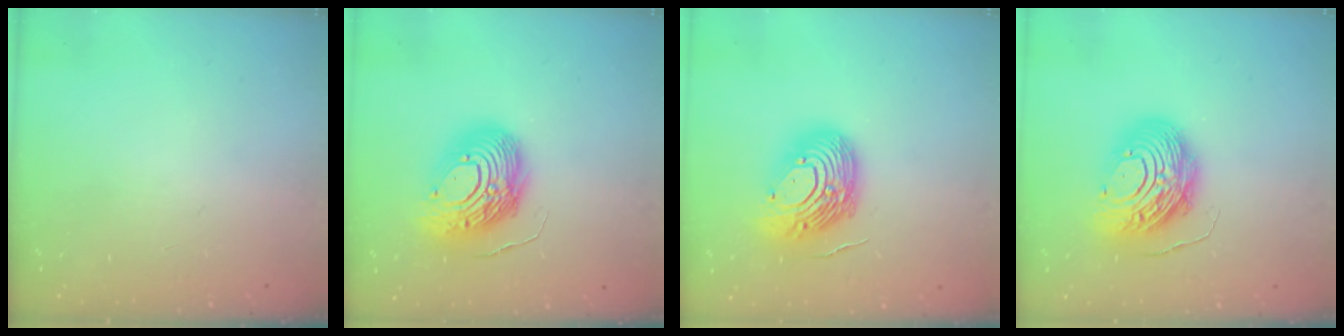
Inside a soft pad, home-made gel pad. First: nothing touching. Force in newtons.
{"total": 16.1, "press": 16.1, "slide": 1.4}
{"total": 14.9, "press": 14.7, "slide": 2.7}
{"total": 13.7, "press": 13.6, "slide": 1.4}